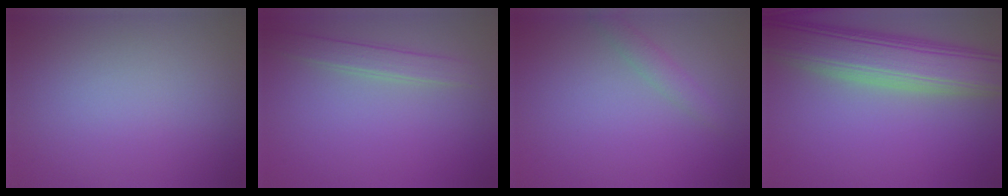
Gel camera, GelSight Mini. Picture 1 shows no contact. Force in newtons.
{"total": 2.2, "press": 2.2, "slide": 0.2}
{"total": 1.5, "press": 1.5, "slide": 0.1}
{"total": 9.3, "press": 9.3, "slide": 0.7}